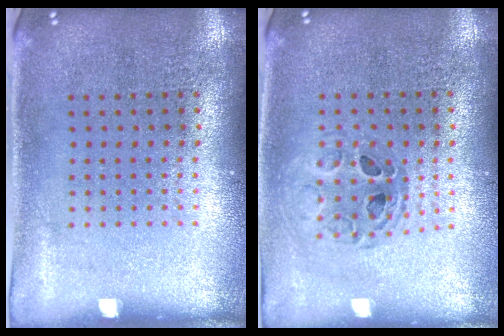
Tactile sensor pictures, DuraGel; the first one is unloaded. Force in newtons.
{"total": 0.8, "press": 0.8, "slide": 0.1}